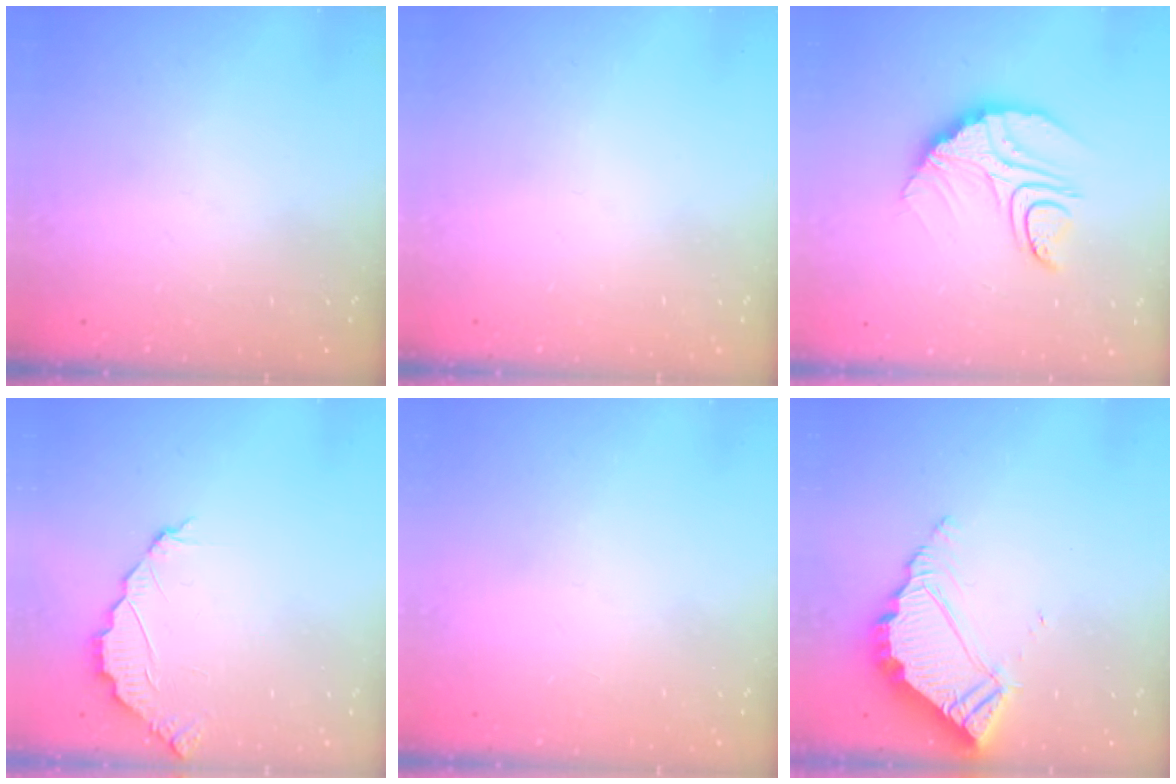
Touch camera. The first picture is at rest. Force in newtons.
{"total": 0.0}
{"total": 12.7, "press": 12.6, "slide": 0.9}
{"total": 2.4, "press": 2.4, "slide": 0.2}
{"total": 2.1, "press": 2.1, "slide": 0.1}
{"total": 5.8, "press": 5.8, "slide": 0.4}